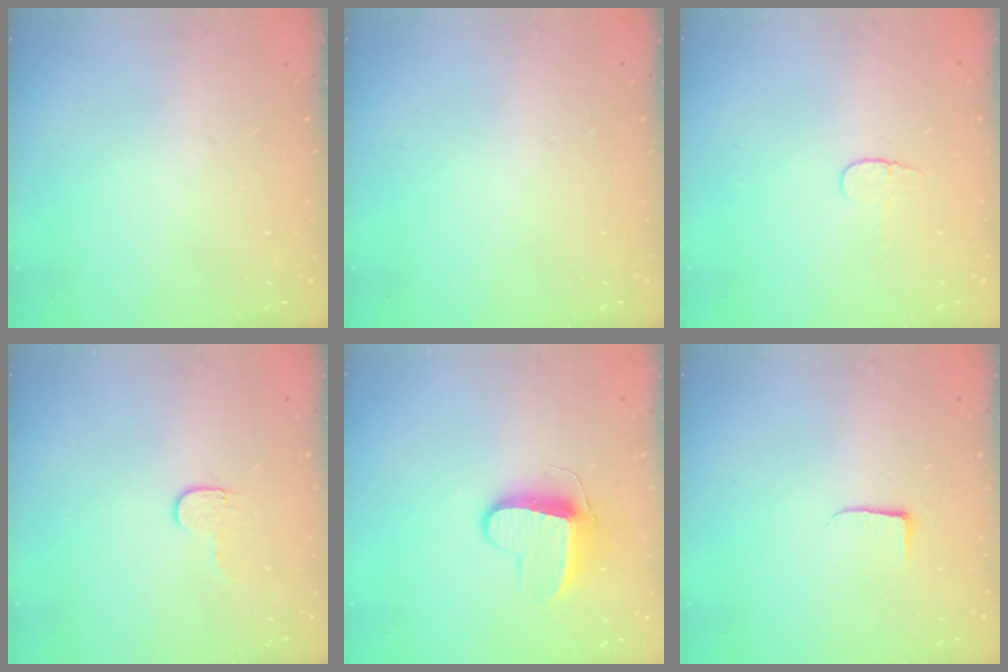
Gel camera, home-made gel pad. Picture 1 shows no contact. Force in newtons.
{"total": 0.0}
{"total": 3.7, "press": 3.7, "slide": 0.5}
{"total": 3.6, "press": 3.6, "slide": 0.4}
{"total": 9.2, "press": 9.2, "slide": 0.3}
{"total": 3.8, "press": 3.8, "slide": 0.5}